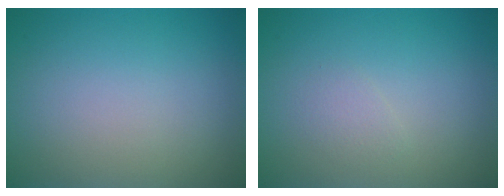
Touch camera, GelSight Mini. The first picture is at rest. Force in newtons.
{"total": 0.9, "press": 0.9, "slide": 0.0}